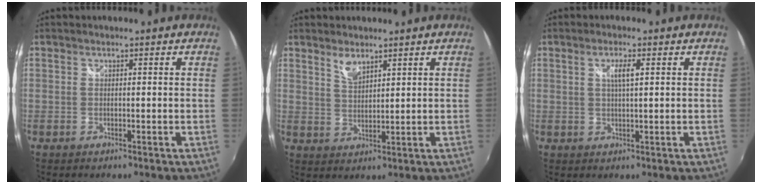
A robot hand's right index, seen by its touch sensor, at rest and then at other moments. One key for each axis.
{"total": 3.5, "fx": 2.7, "fy": 0.9, "fz": 1.9, "tx": -0.033, "ty": -0.002, "tz": 0.049}
{"total": 2.9, "fx": 1.0, "fy": 0.2, "fz": 2.7, "tx": -0.048, "ty": 0.002, "tz": 0.015}